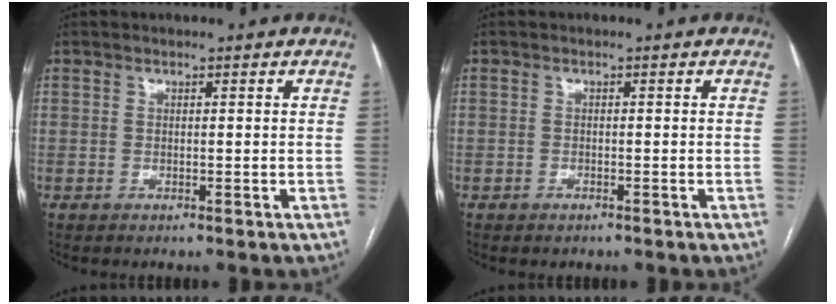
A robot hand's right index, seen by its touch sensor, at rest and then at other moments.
{"total": 0.6, "force": [-0.5, 0.3, 0.2], "torque": [-0.006, 0.000, -0.007]}